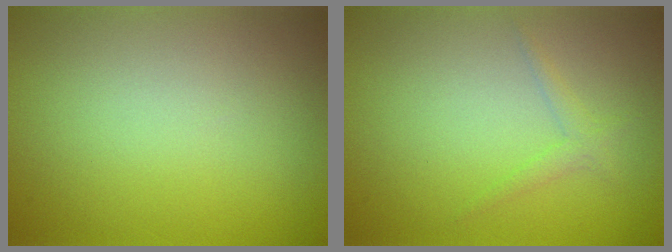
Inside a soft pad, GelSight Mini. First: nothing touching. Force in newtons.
{"total": 1.1, "press": 1.1, "slide": 0.0}